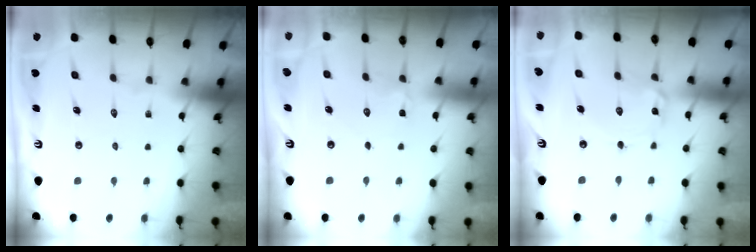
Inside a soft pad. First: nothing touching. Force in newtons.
{"total": 2.8, "press": 2.8, "slide": 0.3}
{"total": 1.9, "press": 1.9, "slide": 0.2}